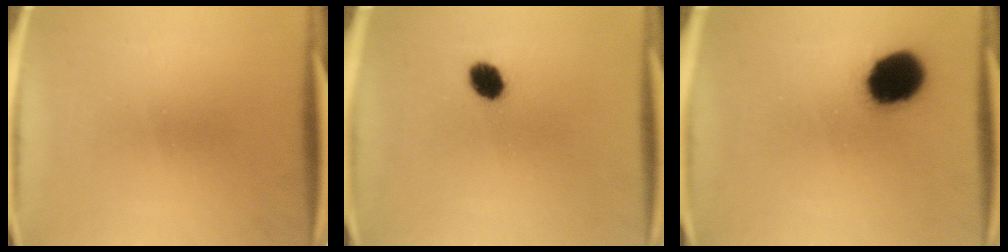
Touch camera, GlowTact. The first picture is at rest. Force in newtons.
{"total": 4.9}
{"total": 14.2}